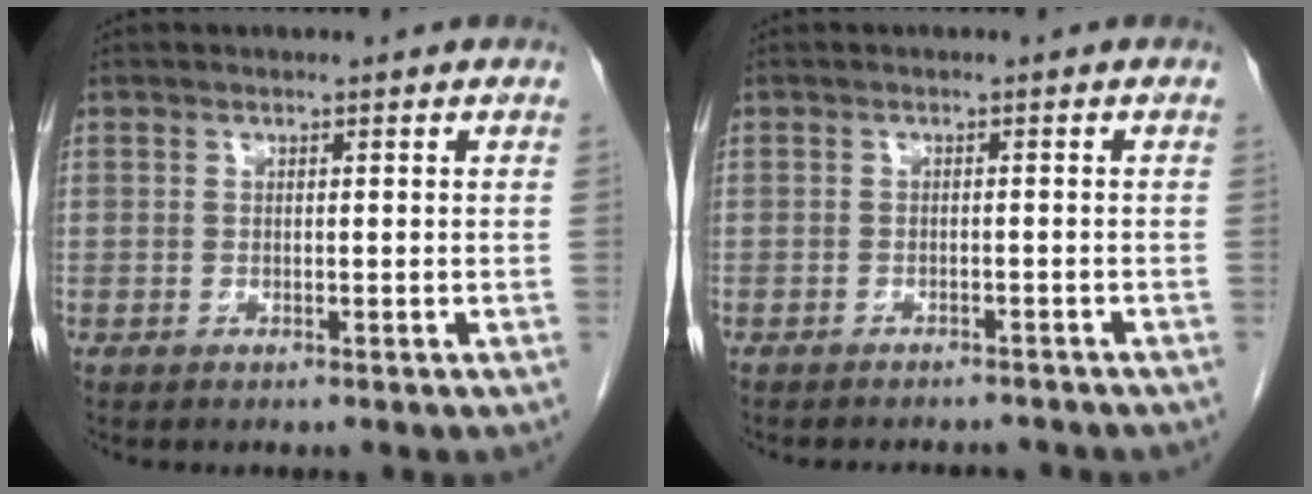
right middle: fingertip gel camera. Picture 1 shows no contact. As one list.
[{"total": 5.6, "force": [-5.2, 1.6, 1.1], "torque": [-0.012, -0.001, -0.061]}]